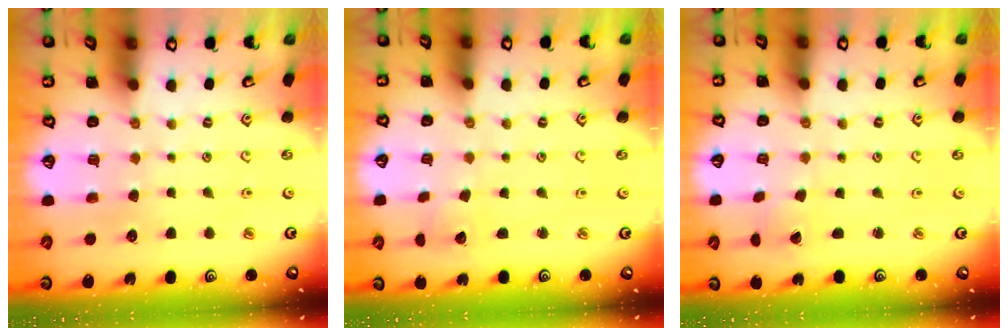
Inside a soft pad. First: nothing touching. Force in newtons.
{"total": 3.4, "press": 3.4, "slide": 0.5}
{"total": 0.9, "press": 0.7, "slide": 0.5}